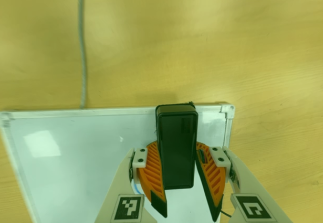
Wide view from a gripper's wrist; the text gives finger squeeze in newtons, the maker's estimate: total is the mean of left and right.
{"total": 11.6, "left": 13.3, "right": 9.9}